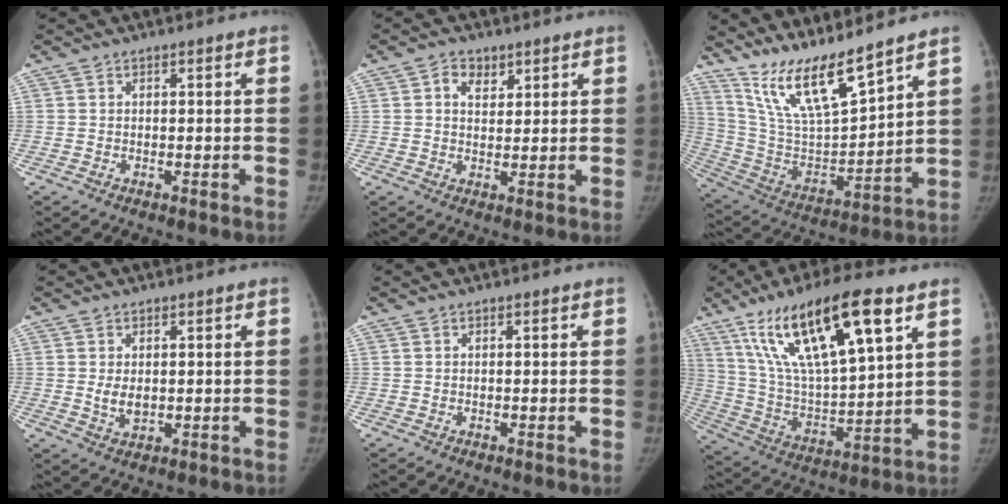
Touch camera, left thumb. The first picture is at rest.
{"total": 4.0, "force": [2.0, 2.8, 2.1], "torque": [-0.016, -0.009, 0.031]}
{"total": 15.9, "force": [13.0, 2.3, 8.9], "torque": [-0.153, -0.076, 0.262]}
{"total": 3.5, "force": [0.3, 2.2, 2.7], "torque": [-0.043, -0.010, 0.011]}
{"total": 0.0}
{"total": 23.8, "force": [12.4, 6.6, 19.3], "torque": [-0.338, -0.025, 0.229]}